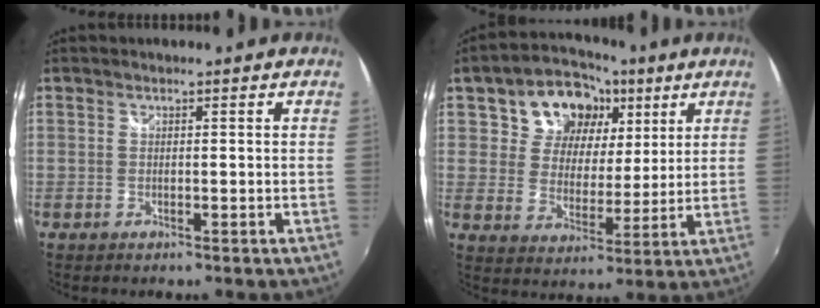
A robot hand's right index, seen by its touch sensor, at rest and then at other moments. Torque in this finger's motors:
{"motor_torque": [0.78, 0.67, 0.31, 0.03]}